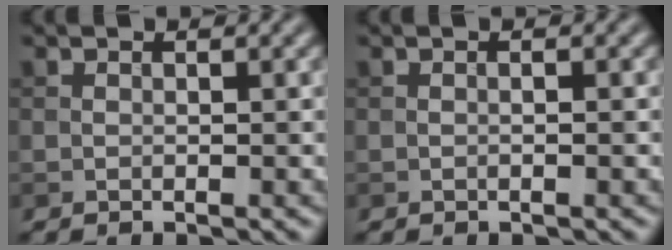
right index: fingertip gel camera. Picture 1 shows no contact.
{"total": 0.7, "force": [0.0, 0.1, 0.7], "torque": [-0.008, -0.008, -0.001]}